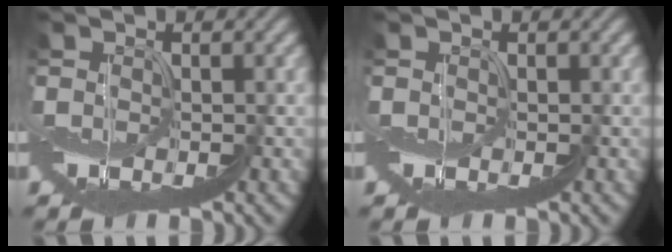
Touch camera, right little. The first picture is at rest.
{"total": 0.0}